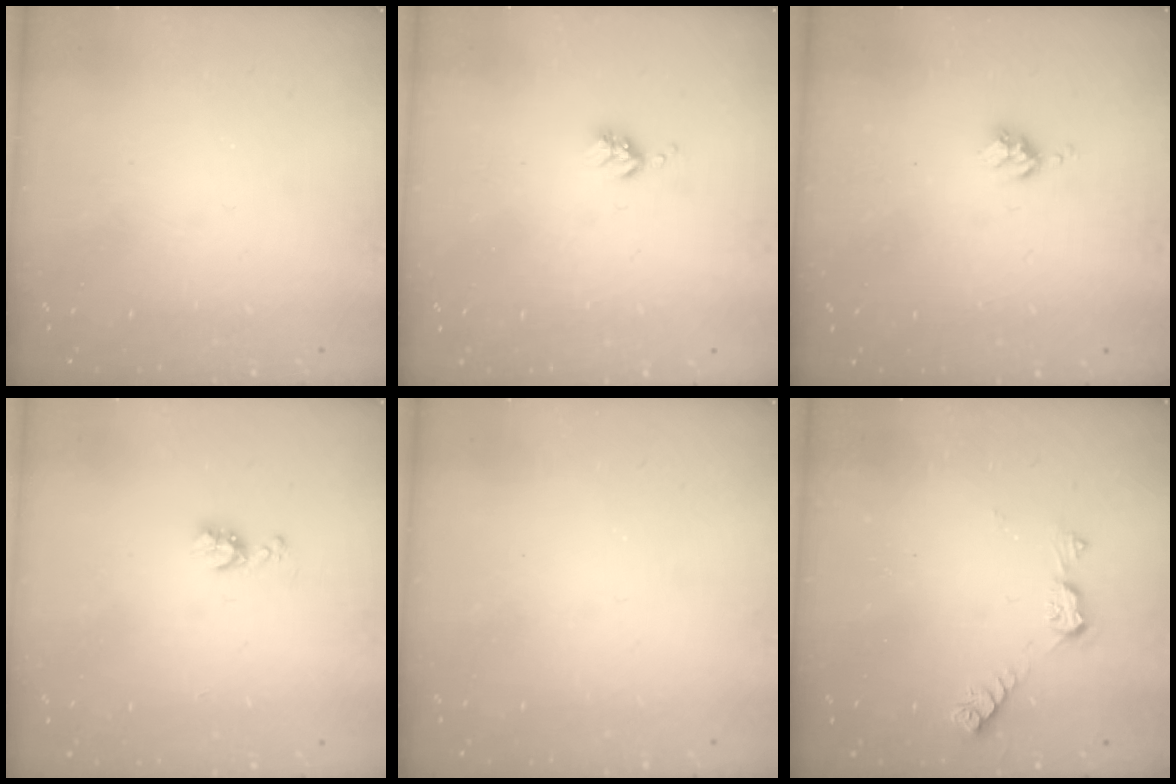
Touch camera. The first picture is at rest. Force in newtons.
{"total": 4.6, "press": 4.5, "slide": 0.6}
{"total": 3.9, "press": 3.8, "slide": 0.6}
{"total": 5.9, "press": 5.8, "slide": 0.7}
{"total": 0.0}
{"total": 5.5, "press": 5.4, "slide": 1.1}